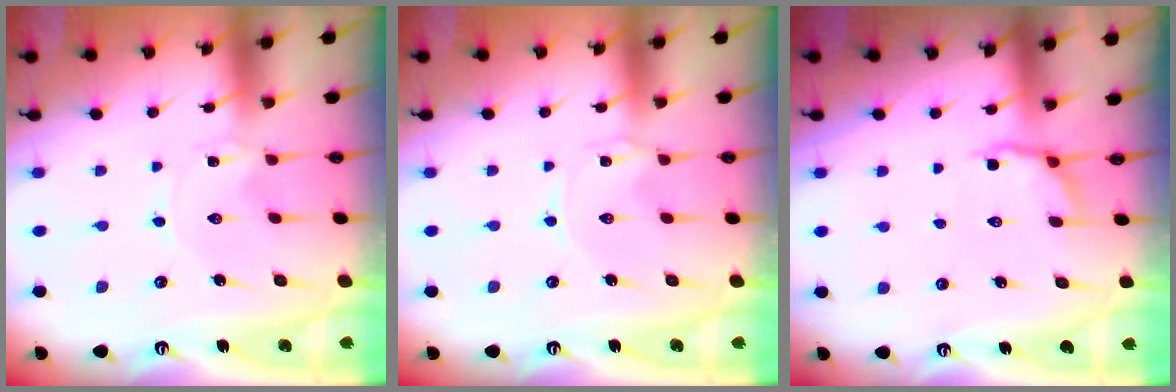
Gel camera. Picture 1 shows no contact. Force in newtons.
{"total": 0.0}
{"total": 4.2, "press": 3.5, "slide": 2.2}